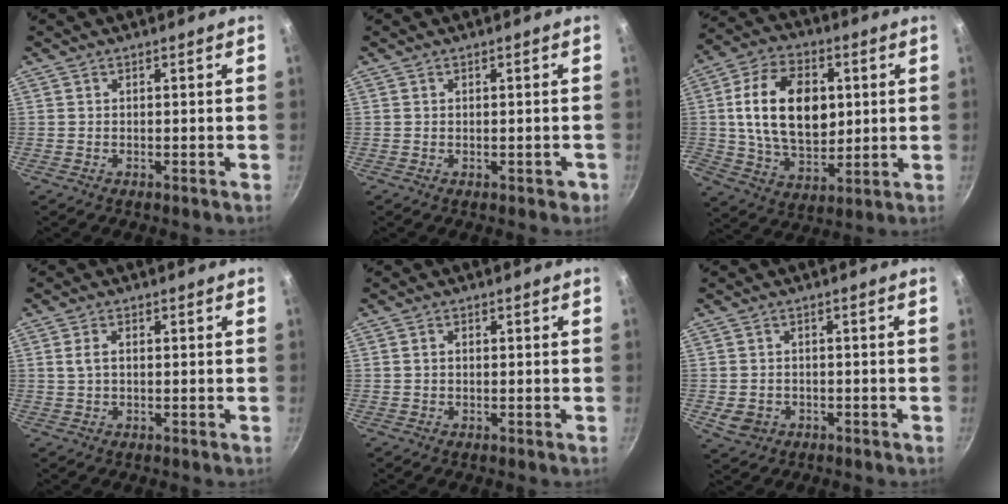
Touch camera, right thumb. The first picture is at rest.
{"total": 1.9, "force": [-0.8, 1.0, 1.5], "torque": [-0.011, 0.004, -0.010]}
{"total": 17.7, "force": [2.6, 11.5, 13.2], "torque": [-0.208, 0.000, 0.043]}
{"total": 2.7, "force": [0.4, 1.6, 2.2], "torque": [-0.045, 0.005, 0.006]}
{"total": 1.2, "force": [0.1, 0.9, 0.8], "torque": [-0.013, 0.006, 0.000]}
{"total": 4.3, "force": [-1.3, 3.6, 2.0], "torque": [-0.035, 0.010, -0.013]}